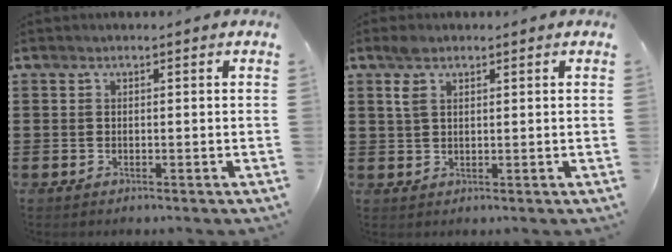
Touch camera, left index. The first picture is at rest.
{"total": 2.9, "force": [1.5, 1.4, 2.0], "torque": [-0.046, 0.007, 0.026]}